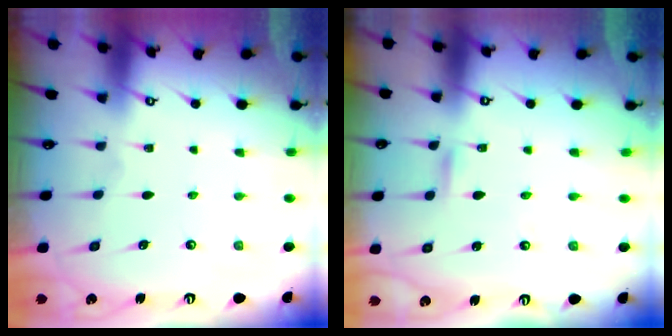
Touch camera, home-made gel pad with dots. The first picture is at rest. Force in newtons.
{"total": 2.4, "press": 2.4, "slide": 0.2}